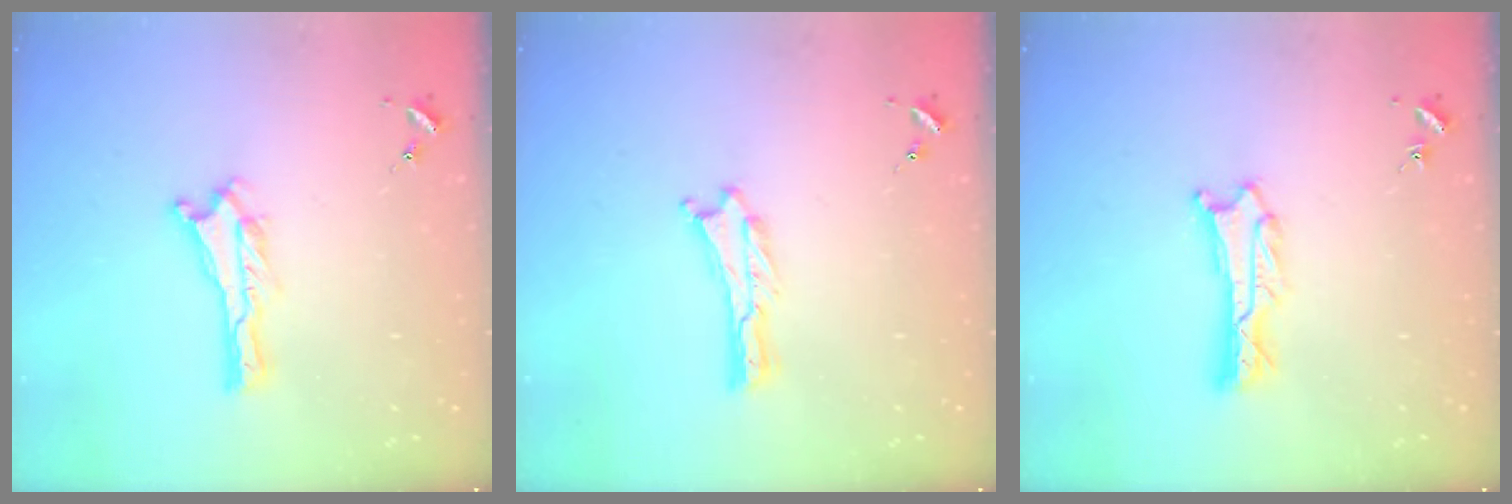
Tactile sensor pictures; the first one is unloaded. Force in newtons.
{"total": 0.0}
{"total": 1.2, "press": 1.2, "slide": 0.1}